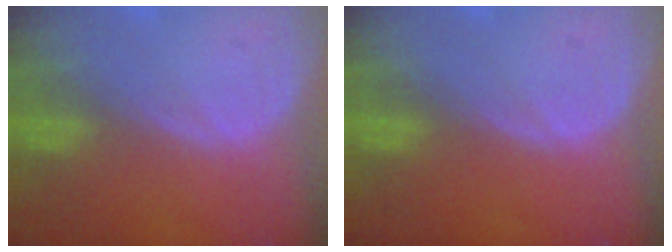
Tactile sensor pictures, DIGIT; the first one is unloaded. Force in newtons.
{"total": 0.0}